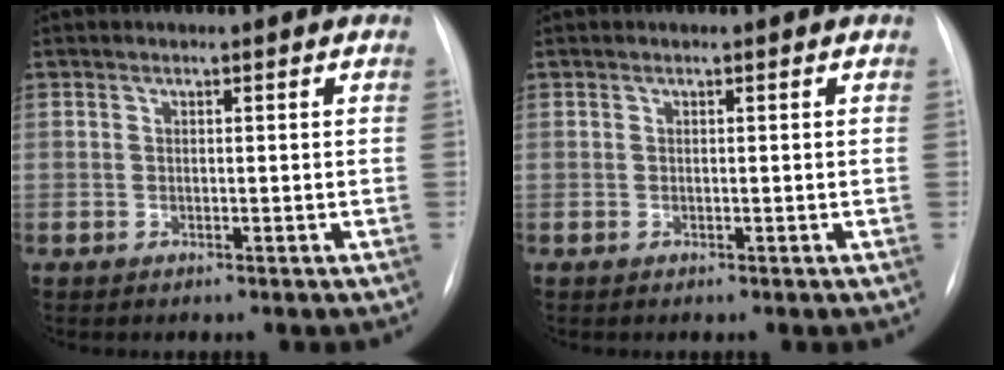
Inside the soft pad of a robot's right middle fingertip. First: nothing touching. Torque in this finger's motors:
{"motor_torque": [-0.24, 0.21, -0.01, -0.01]}